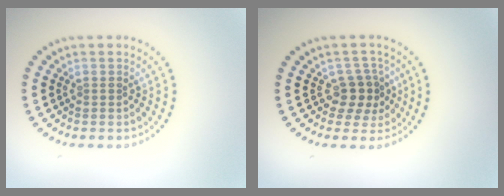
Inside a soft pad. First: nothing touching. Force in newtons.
{"total": 2.4, "press": 2.0, "slide": 1.2}